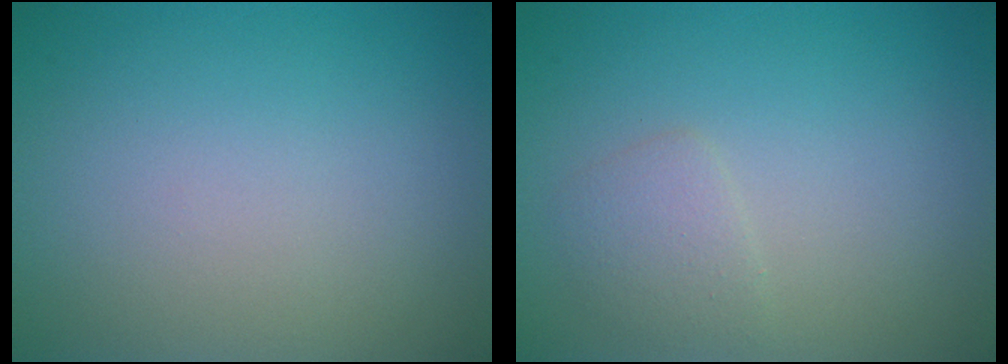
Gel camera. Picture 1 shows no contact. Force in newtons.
{"total": 1.5, "press": 1.5, "slide": 0.1}